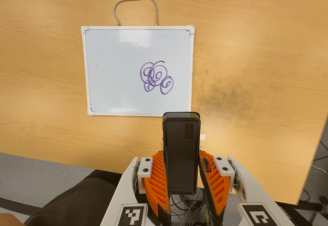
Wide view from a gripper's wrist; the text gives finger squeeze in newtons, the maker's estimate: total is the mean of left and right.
{"total": 5.3, "left": 3.7, "right": 6.8}